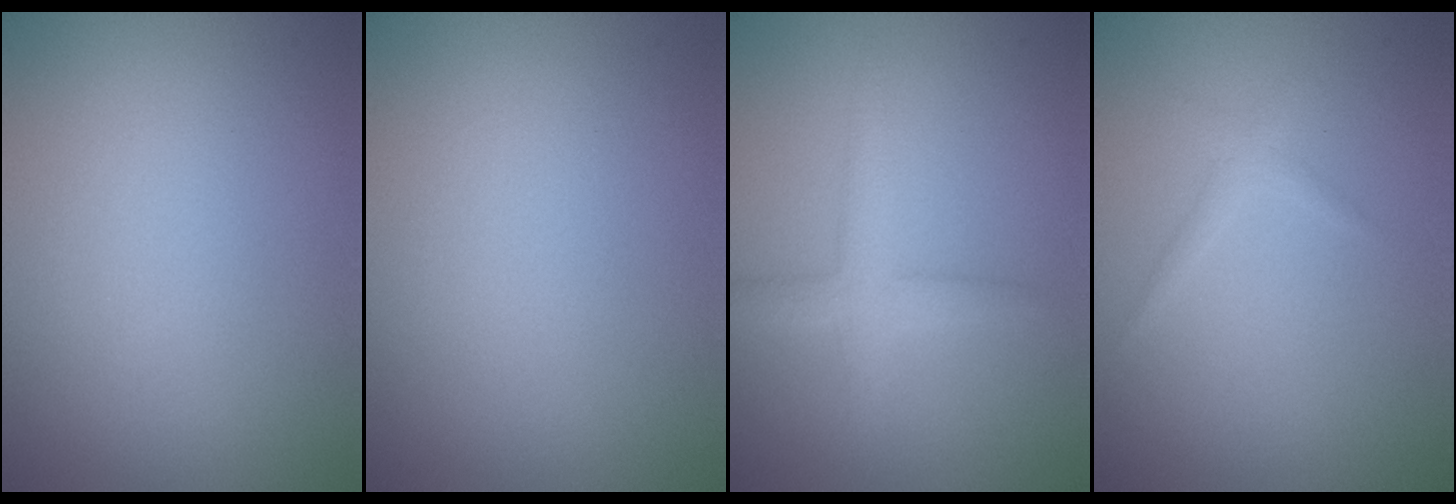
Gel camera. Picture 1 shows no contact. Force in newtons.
{"total": 0.0}
{"total": 2.4, "press": 2.4, "slide": 0.1}
{"total": 0.9, "press": 0.9, "slide": 0.1}